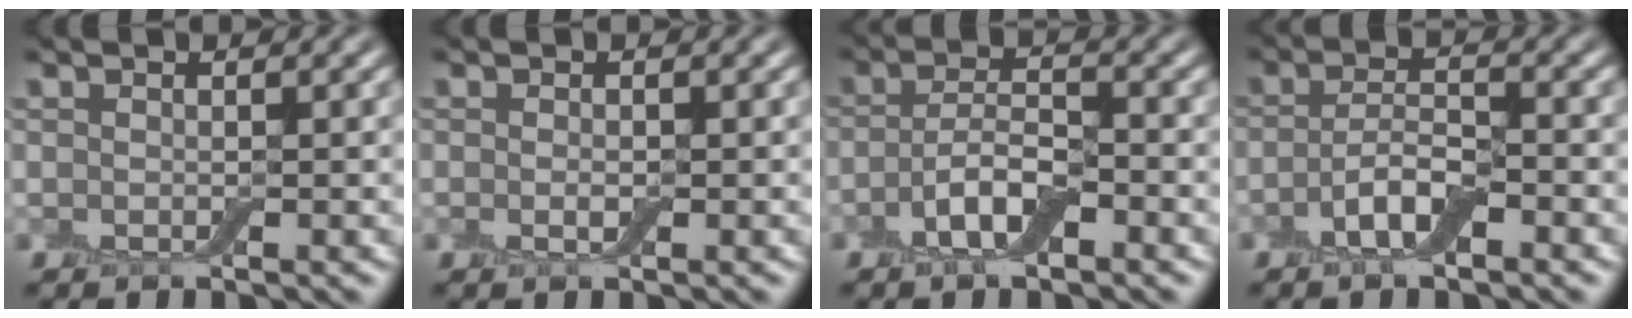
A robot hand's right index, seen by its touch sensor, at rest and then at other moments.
{"total": 0.9, "force": [-0.1, 0.4, 0.8], "torque": [-0.018, -0.002, -0.003]}
{"total": 3.7, "force": [-1.6, 1.4, 3.1], "torque": [-0.064, 0.004, -0.035]}
{"total": 3.4, "force": [-1.6, 1.2, 2.7], "torque": [-0.059, 0.004, -0.035]}